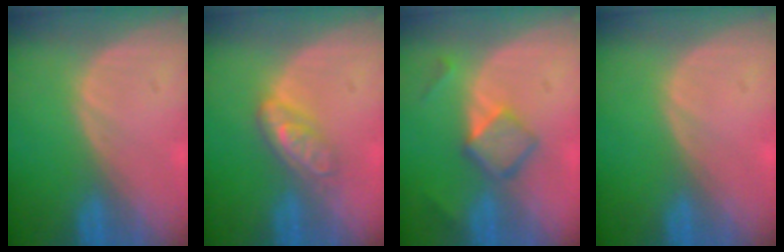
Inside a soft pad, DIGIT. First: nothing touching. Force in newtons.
{"total": 4.7, "press": 4.3, "slide": 1.9}
{"total": 5.1, "press": 4.7, "slide": 1.8}
{"total": 0.0}